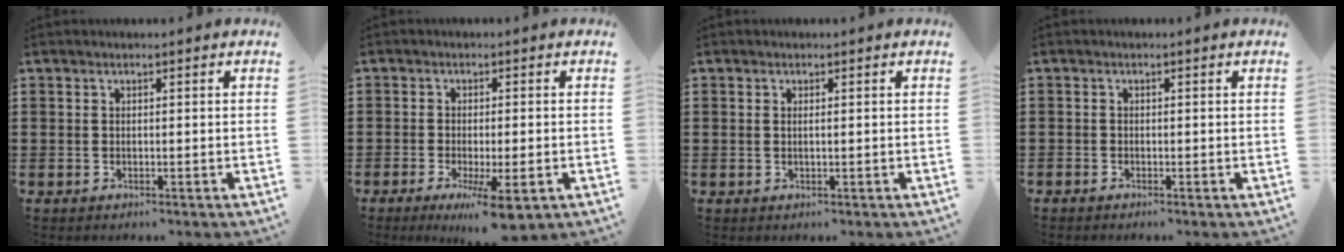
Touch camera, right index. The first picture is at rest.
{"total": 5.4, "force": [-2.7, 0.7, 4.6], "torque": [-0.086, -0.011, -0.046]}
{"total": 0.6, "force": [0.0, 0.0, 0.6], "torque": [-0.012, -0.003, 0.001]}
{"total": 0.6, "force": [-0.6, 0.2, 0.0], "torque": [0.000, 0.001, -0.012]}